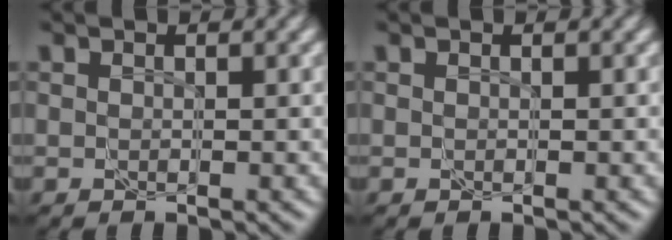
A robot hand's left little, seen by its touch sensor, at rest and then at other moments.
{"total": 0.0}